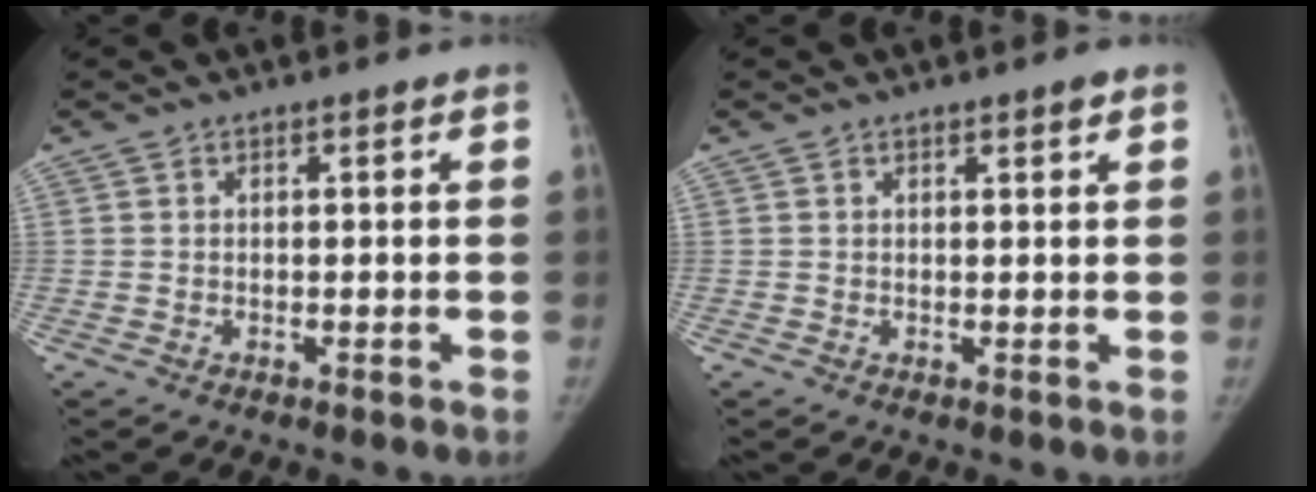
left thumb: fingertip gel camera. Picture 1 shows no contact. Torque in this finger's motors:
{"motor_torque": [-0.15, -0.12, -0.23, 0.30, 0.00]}